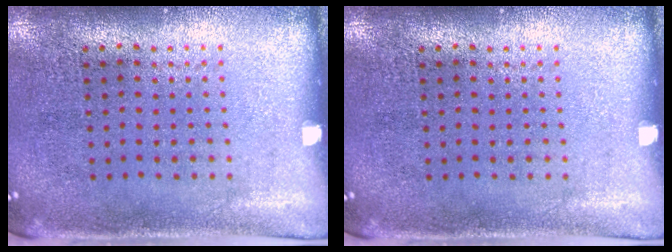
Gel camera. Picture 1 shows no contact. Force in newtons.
{"total": 0.0}